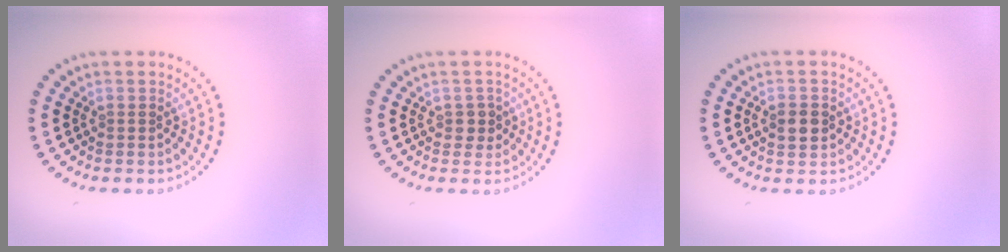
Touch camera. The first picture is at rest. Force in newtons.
{"total": 1.2, "press": 1.1, "slide": 0.6}
{"total": 2.4, "press": 2.4, "slide": 0.0}